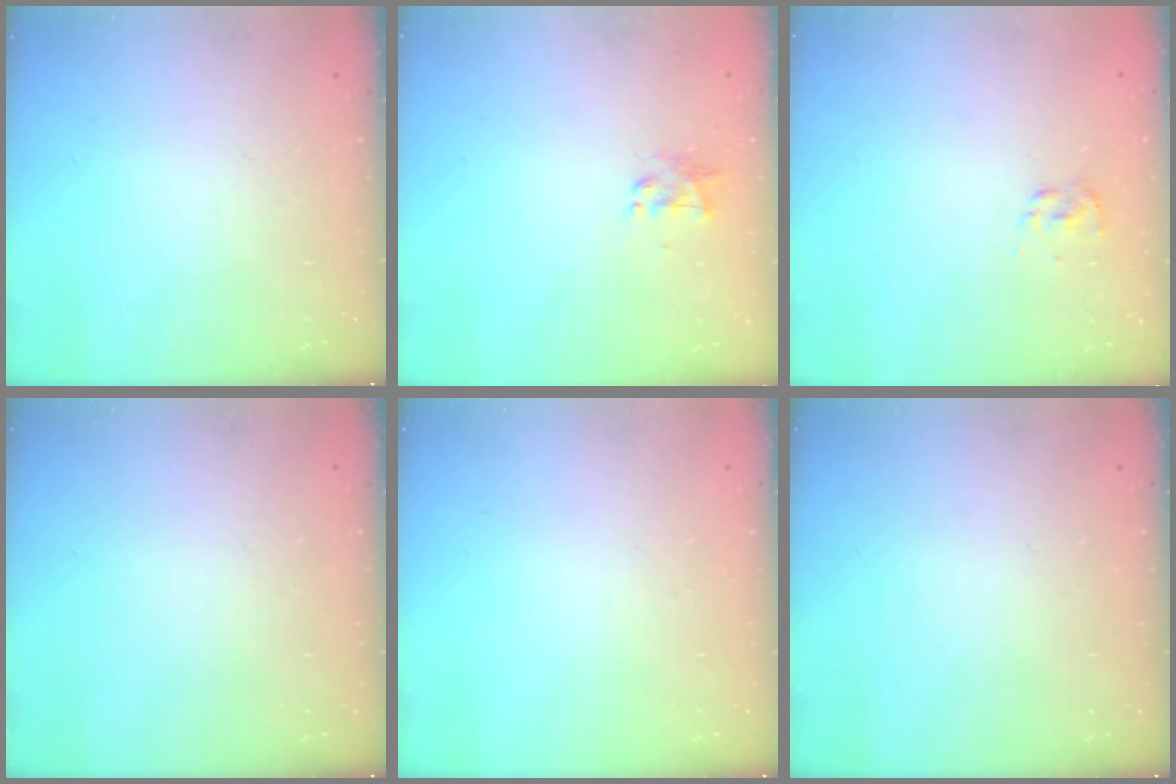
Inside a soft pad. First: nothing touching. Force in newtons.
{"total": 2.2, "press": 2.2, "slide": 0.4}
{"total": 2.6, "press": 2.5, "slide": 0.8}
{"total": 0.0}
{"total": 0.0}
{"total": 0.0}